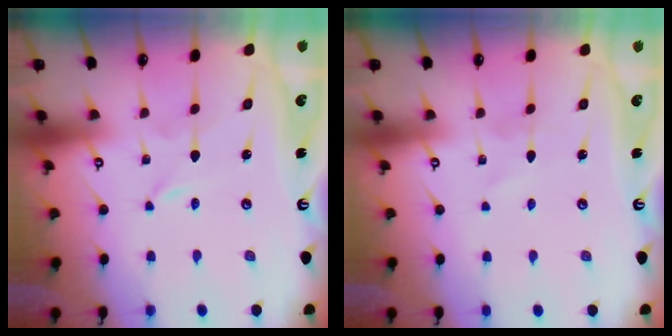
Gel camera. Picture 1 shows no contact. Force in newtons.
{"total": 1.8, "press": 1.7, "slide": 0.2}